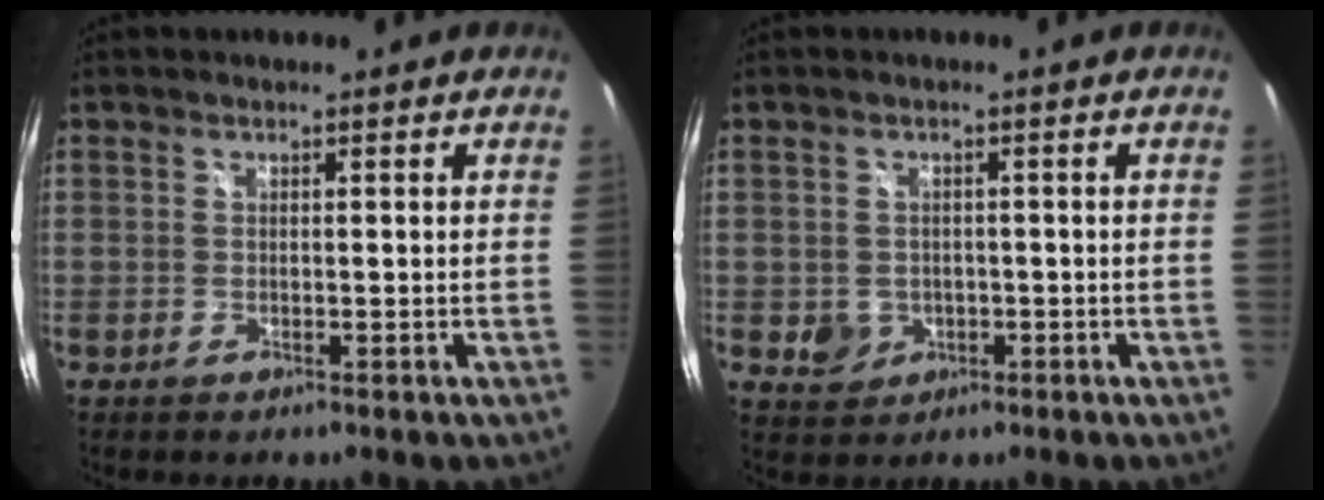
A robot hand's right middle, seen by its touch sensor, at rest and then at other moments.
{"total": 4.2, "force": [-0.9, 3.9, 1.3], "torque": [-0.030, 0.003, -0.004]}